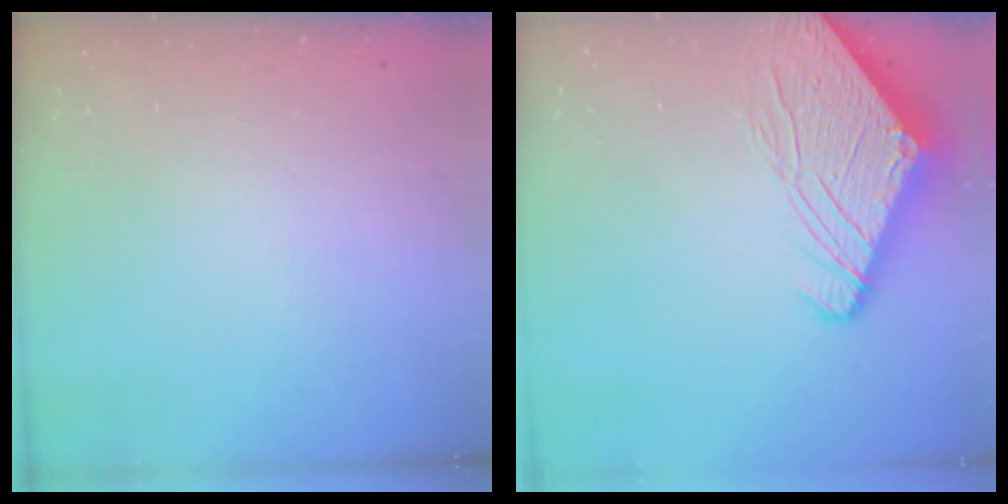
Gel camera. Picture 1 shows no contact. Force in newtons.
{"total": 13.4, "press": 13.3, "slide": 1.4}